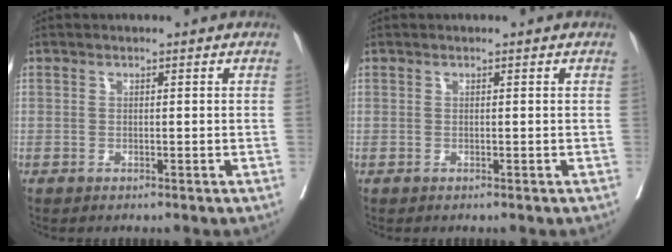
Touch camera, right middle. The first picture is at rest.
{"total": 0.0}